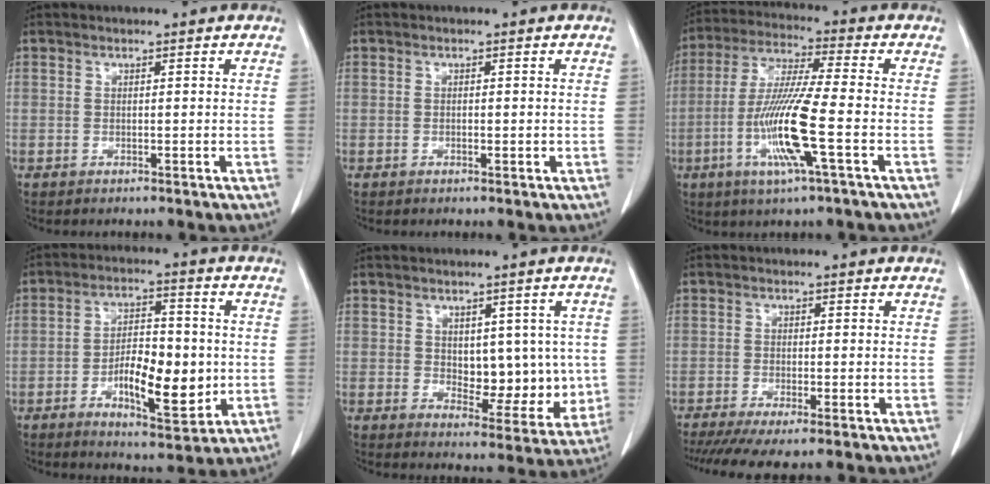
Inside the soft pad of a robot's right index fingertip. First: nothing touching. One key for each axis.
{"total": 0.8, "fx": -0.2, "fy": 0.3, "fz": 0.7, "tx": -0.013, "ty": 0.000, "tz": -0.003}
{"total": 12.7, "fx": -3.7, "fy": -0.1, "fz": 12.2, "tx": -0.249, "ty": -0.013, "tz": -0.078}
{"total": 11.2, "fx": -2.3, "fy": 4.1, "fz": 10.2, "tx": -0.172, "ty": 0.004, "tz": -0.033}
{"total": 8.7, "fx": 0.6, "fy": 5.1, "fz": 7.0, "tx": -0.071, "ty": 0.001, "tz": 0.023}
{"total": 7.9, "fx": -6.3, "fy": 0.6, "fz": 4.7, "tx": -0.069, "ty": -0.013, "tz": -0.099}